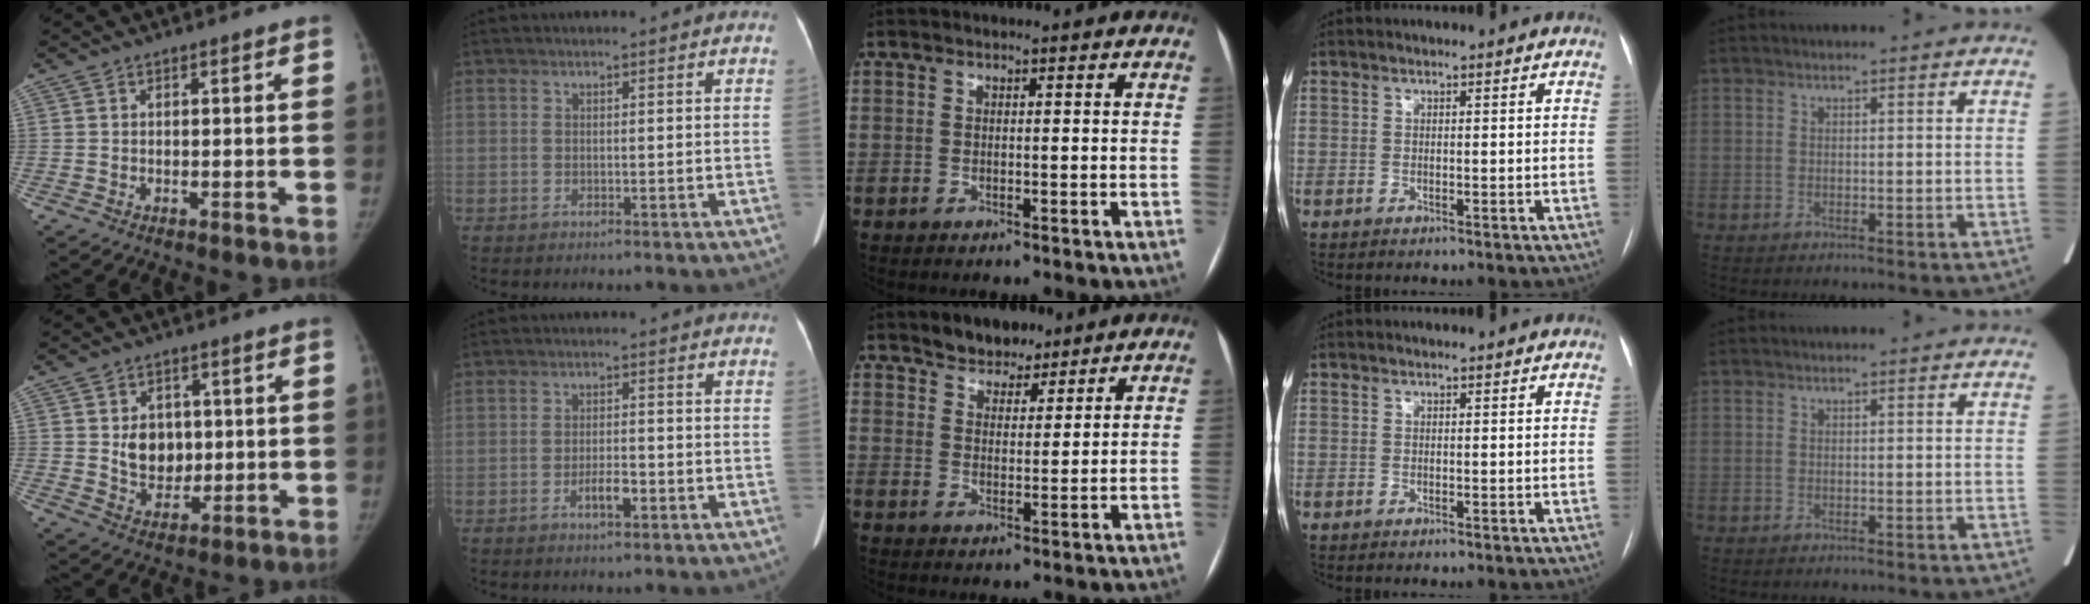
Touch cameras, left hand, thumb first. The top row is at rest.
{"thumb": {"total": 8.0, "force": [0.9, 6.5, 4.7], "torque": [-0.029, -0.006, 0.023]}, "index": {"total": 3.1, "force": [-1.5, 0.9, 2.5], "torque": [-0.049, 0.001, -0.023]}, "middle": {"total": 5.5, "force": [4.5, 2.8, 1.5], "torque": [-0.022, 0.005, 0.078]}}